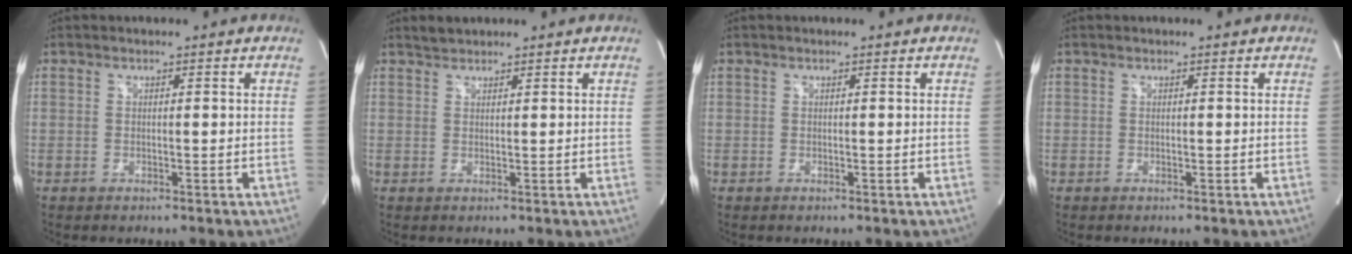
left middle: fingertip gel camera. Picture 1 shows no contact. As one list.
[{"total": 1.3, "force": [1.3, 0.3, 0.2], "torque": [-0.012, 0.007, 0.028]}, {"total": 0.0}, {"total": 0.0}]